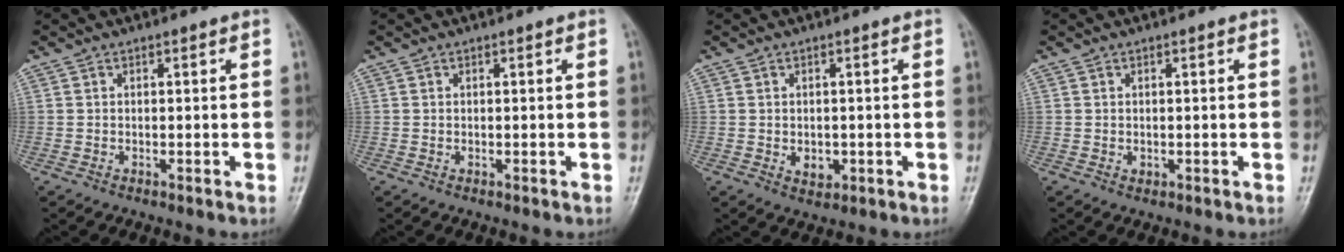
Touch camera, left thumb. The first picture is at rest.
{"total": 0.0}
{"total": 3.0, "force": [-0.5, 2.3, 1.9], "torque": [-0.016, -0.001, -0.001]}
{"total": 0.9, "force": [0.0, 0.8, 0.5], "torque": [-0.004, 0.000, 0.001]}